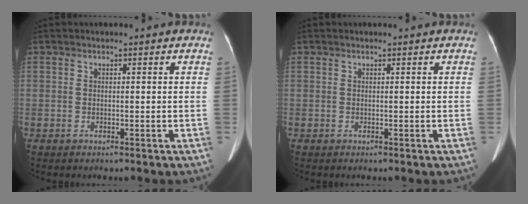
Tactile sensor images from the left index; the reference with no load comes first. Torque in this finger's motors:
{"motor_torque": [-0.26, -0.16, 0.01, 0.01]}